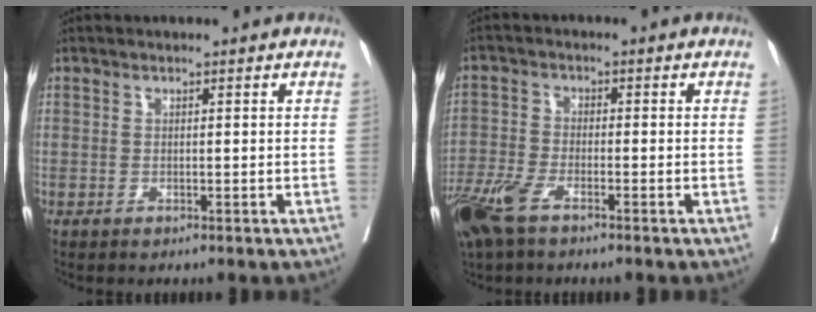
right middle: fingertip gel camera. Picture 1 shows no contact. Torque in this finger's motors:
{"motor_torque": [0.67, -0.82, 0.17, 0.06]}